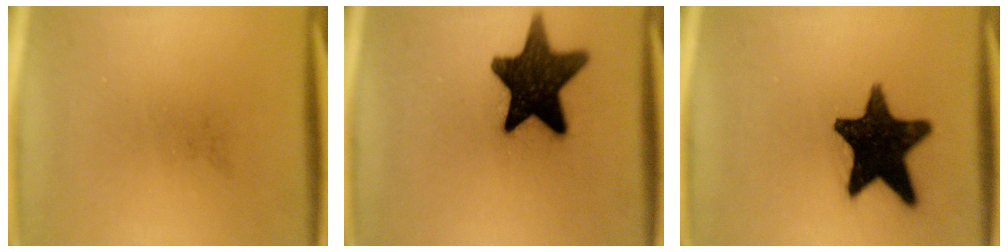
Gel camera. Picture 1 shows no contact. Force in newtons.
{"total": 16.1}
{"total": 16.5}